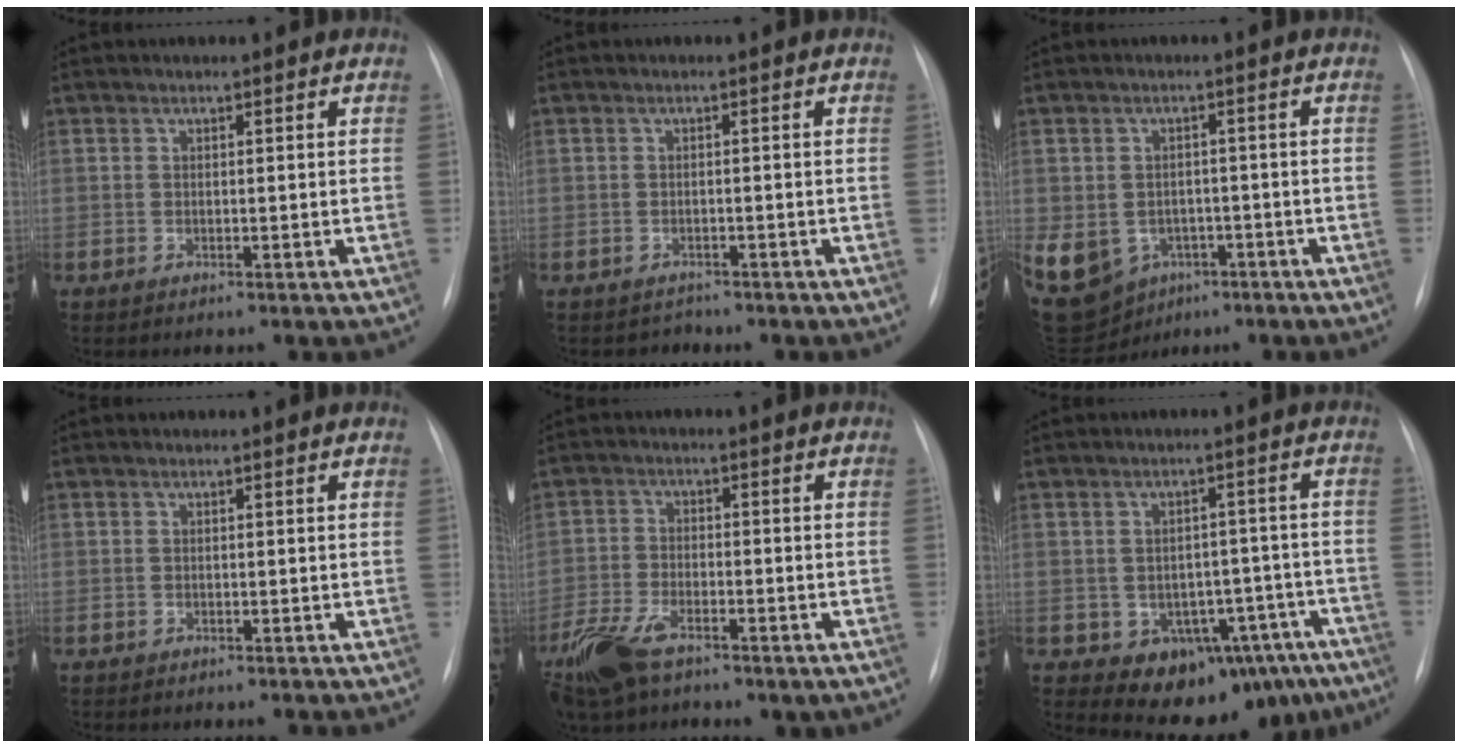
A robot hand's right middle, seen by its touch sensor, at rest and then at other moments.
{"total": 1.5, "force": [-1.1, 0.7, -0.7], "torque": [0.006, -0.001, -0.017]}
{"total": 27.4, "force": [-10.6, 22.4, 11.6], "torque": [-0.395, -0.011, -0.140]}
{"total": 0.0}
{"total": 10.9, "force": [-6.9, 5.1, 6.8], "torque": [-0.148, -0.007, -0.118]}
{"total": 12.8, "force": [-7.8, 8.1, 6.2], "torque": [-0.044, 0.039, -0.094]}